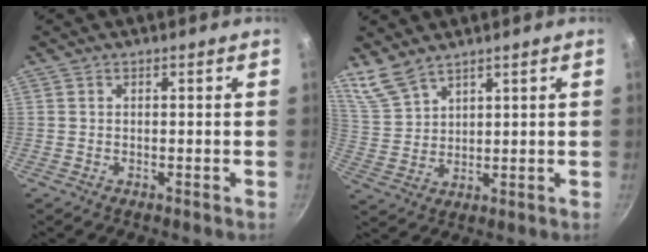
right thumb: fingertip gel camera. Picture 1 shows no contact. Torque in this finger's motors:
{"motor_torque": [-0.94, 1.11, -0.39, 0.13, 0.12]}